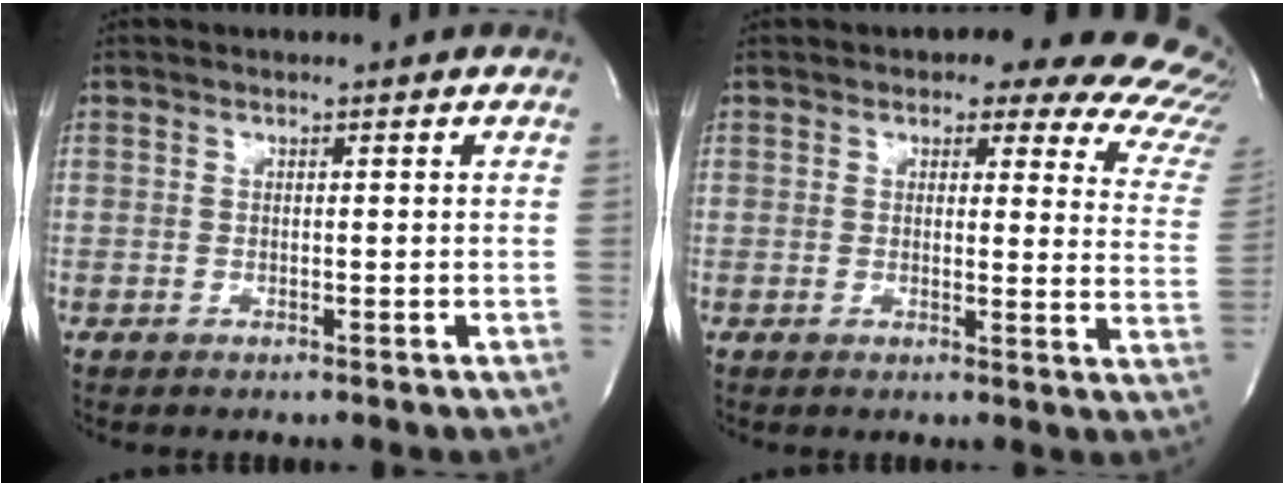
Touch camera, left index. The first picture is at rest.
{"total": 16.0, "force": [13.8, 4.7, 6.5], "torque": [-0.044, -0.061, 0.120]}